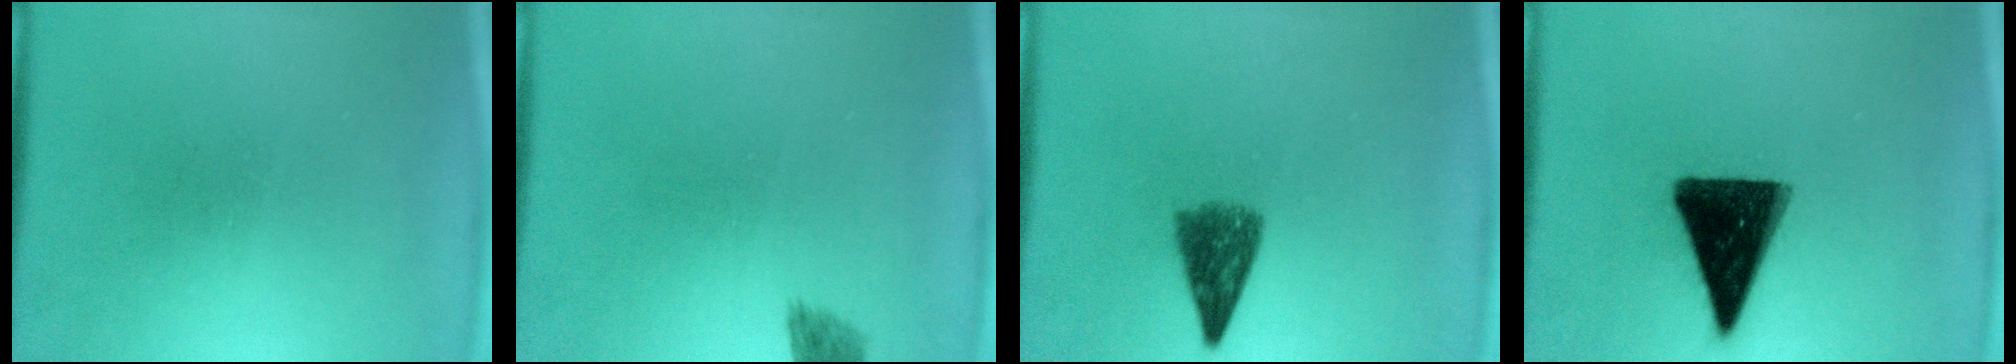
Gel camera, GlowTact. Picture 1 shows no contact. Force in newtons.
{"total": 1.9}
{"total": 4.8}
{"total": 15.0}